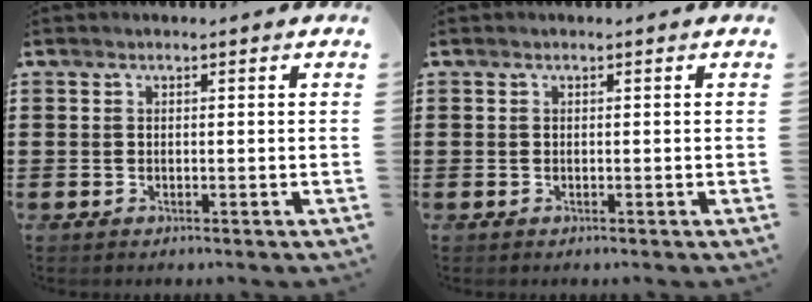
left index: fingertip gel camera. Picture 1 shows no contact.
{"total": 0.0}